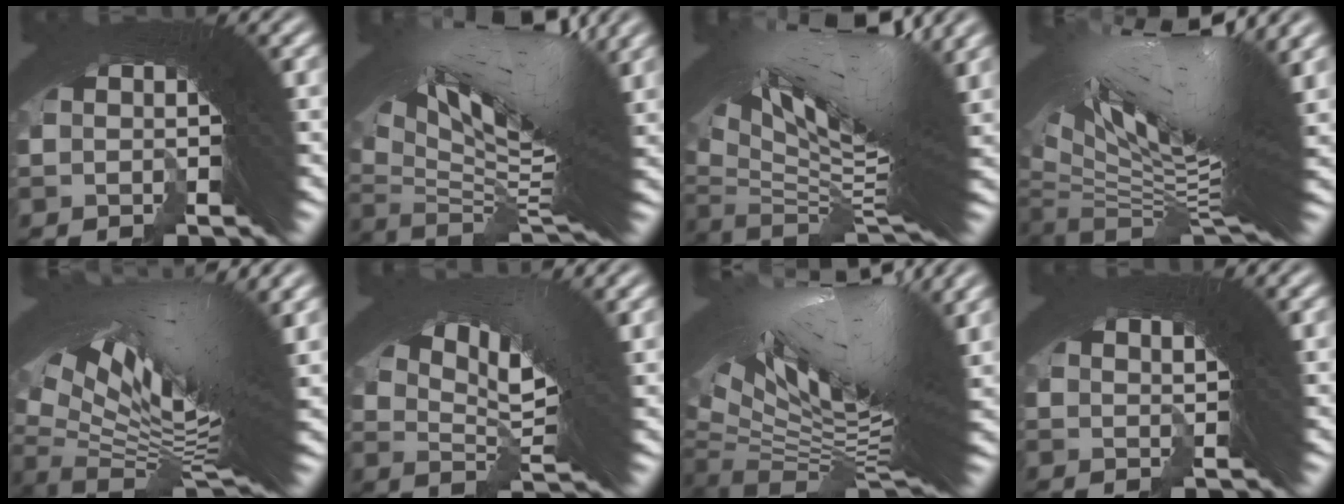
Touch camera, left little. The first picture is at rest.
{"total": 13.0, "force": [3.1, 5.0, 11.6], "torque": [-0.180, 0.006, 0.056]}
{"total": 13.8, "force": [2.2, 5.7, 12.3], "torque": [-0.208, -0.008, 0.049]}
{"total": 16.5, "force": [3.1, 7.5, 14.4], "torque": [-0.230, 0.007, 0.050]}
{"total": 12.7, "force": [2.2, 5.1, 11.4], "torque": [-0.176, -0.016, 0.053]}
{"total": 7.0, "force": [3.5, 1.2, 6.0], "torque": [-0.080, 0.006, 0.063]}
{"total": 14.7, "force": [2.3, 6.6, 13.0], "torque": [-0.204, 0.003, 0.043]}
{"total": 2.9, "force": [2.3, -1.2, 1.3], "torque": [-0.003, 0.011, 0.042]}